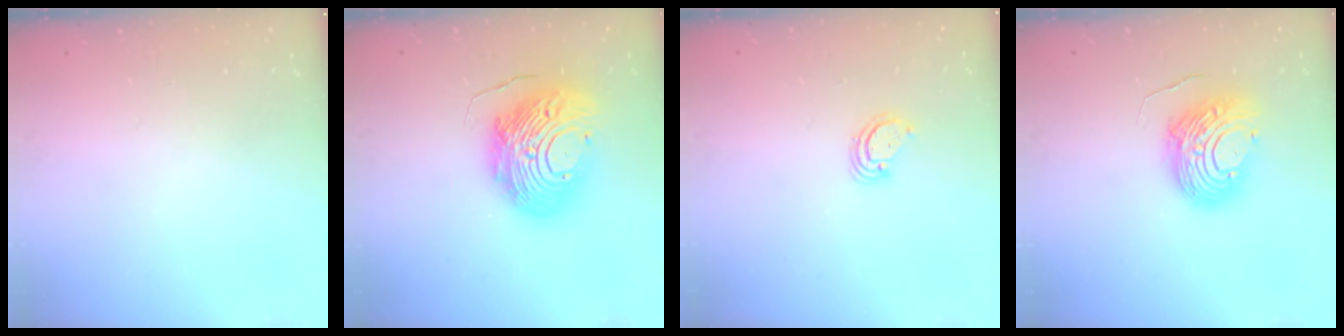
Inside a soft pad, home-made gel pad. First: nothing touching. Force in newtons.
{"total": 19.8, "press": 19.7, "slide": 1.9}
{"total": 3.2, "press": 3.2, "slide": 0.3}
{"total": 11.2, "press": 11.2, "slide": 1.1}